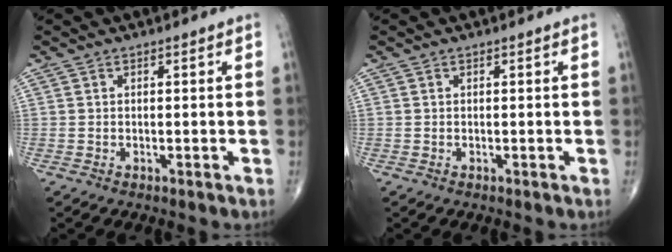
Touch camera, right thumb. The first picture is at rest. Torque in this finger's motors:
{"motor_torque": [0.00, 0.00, 0.14, 0.14, 0.00]}